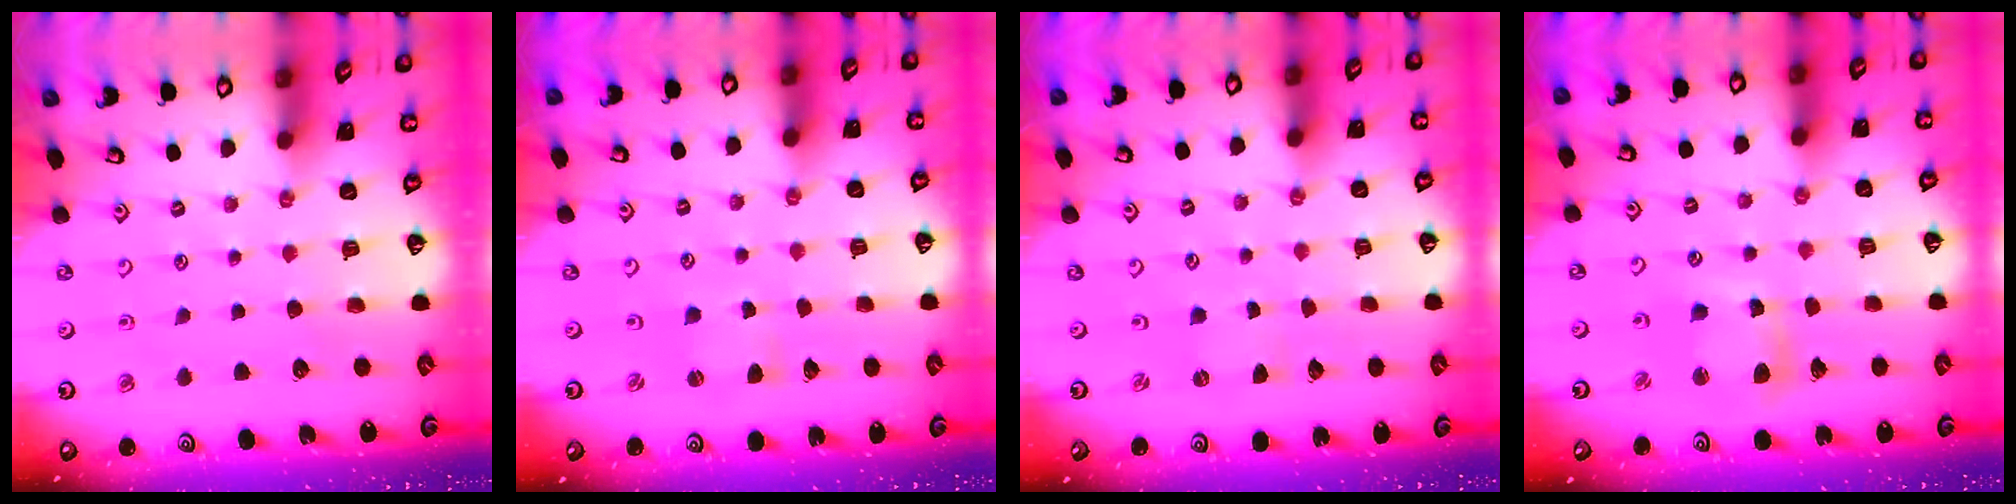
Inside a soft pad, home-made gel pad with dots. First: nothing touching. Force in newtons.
{"total": 2.6, "press": 2.5, "slide": 0.4}
{"total": 0.0}
{"total": 7.7, "press": 7.6, "slide": 1.2}